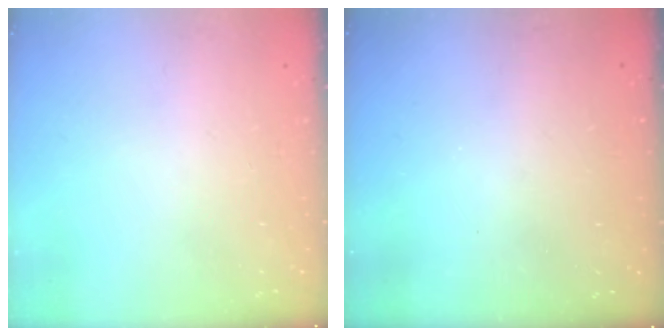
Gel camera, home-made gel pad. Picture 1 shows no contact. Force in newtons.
{"total": 3.3, "press": 3.3, "slide": 0.2}